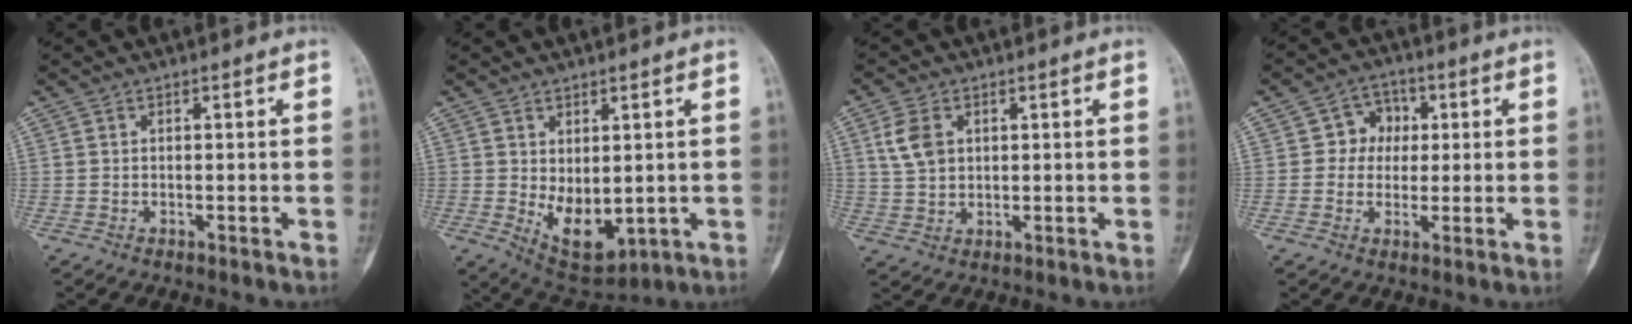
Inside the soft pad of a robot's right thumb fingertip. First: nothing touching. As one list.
[{"total": 8.6, "force": [-0.5, 4.9, 7.0], "torque": [-0.089, -0.015, 0.017]}, {"total": 5.9, "force": [2.0, 4.1, 3.7], "torque": [-0.065, -0.001, 0.043]}, {"total": 6.0, "force": [0.8, 5.5, 2.4], "torque": [0.008, 0.011, 0.003]}]